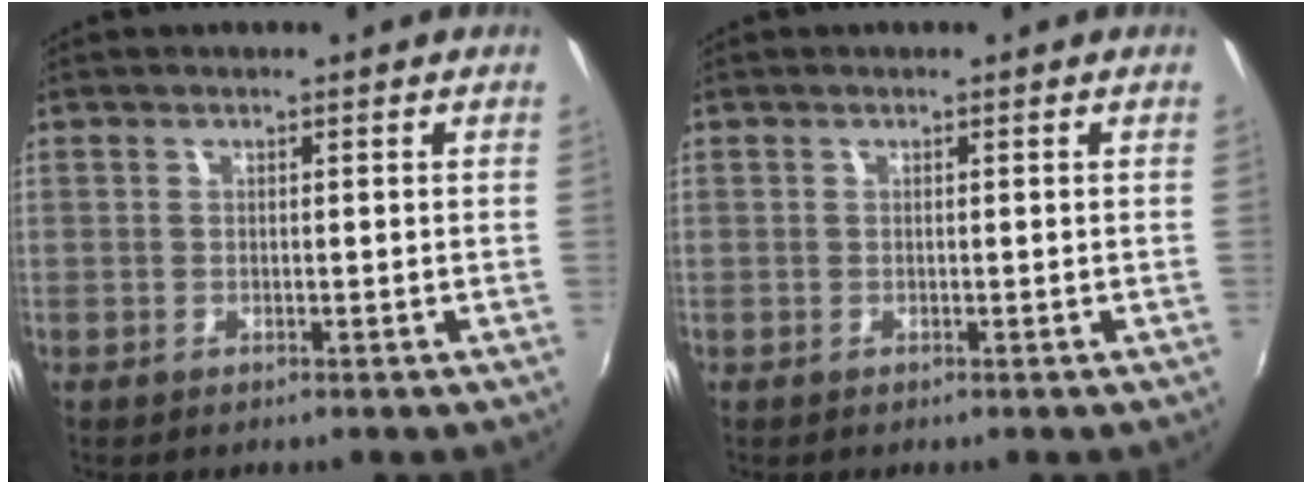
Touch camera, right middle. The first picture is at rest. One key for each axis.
{"total": 0.0}